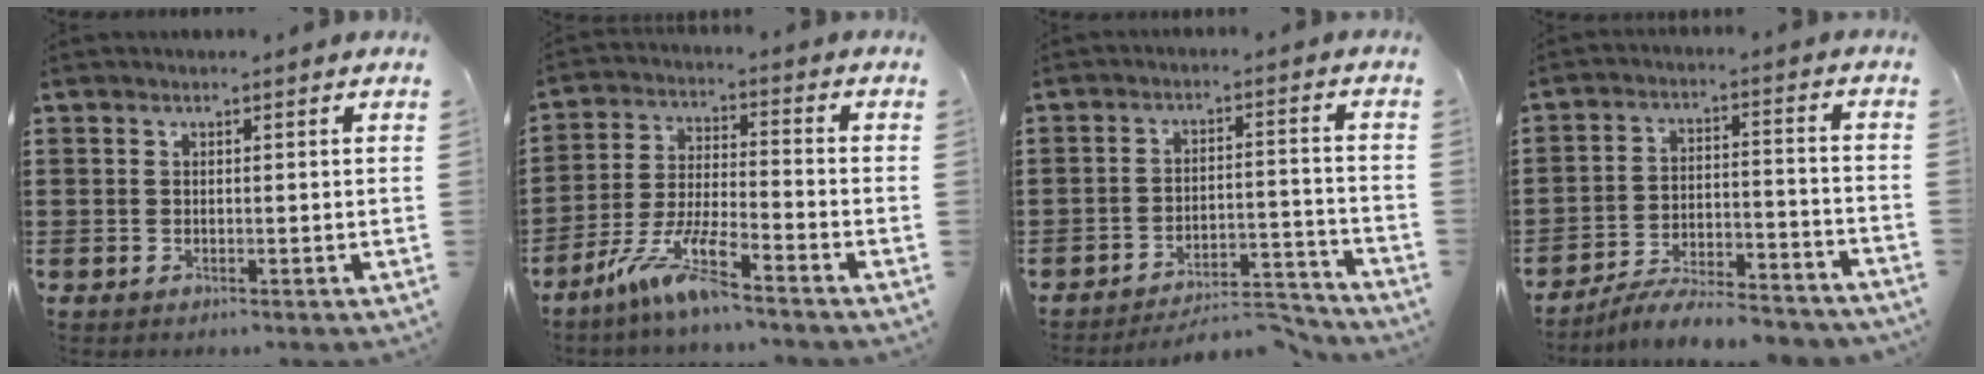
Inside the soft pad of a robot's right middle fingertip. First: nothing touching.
{"total": 8.8, "force": [-6.7, 0.7, 5.7], "torque": [-0.130, -0.011, -0.132]}
{"total": 5.4, "force": [-5.0, 0.6, 1.9], "torque": [-0.034, 0.005, -0.098]}
{"total": 6.3, "force": [-6.0, 0.4, 2.1], "torque": [-0.032, 0.007, -0.113]}